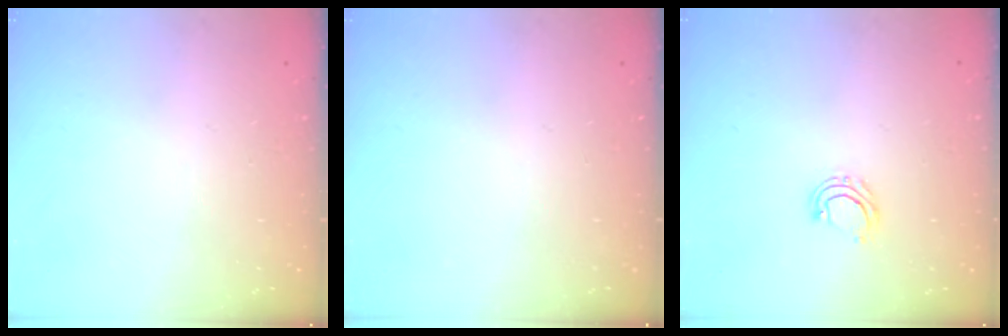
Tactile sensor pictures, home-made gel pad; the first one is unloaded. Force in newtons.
{"total": 0.0}
{"total": 6.3, "press": 6.2, "slide": 1.0}